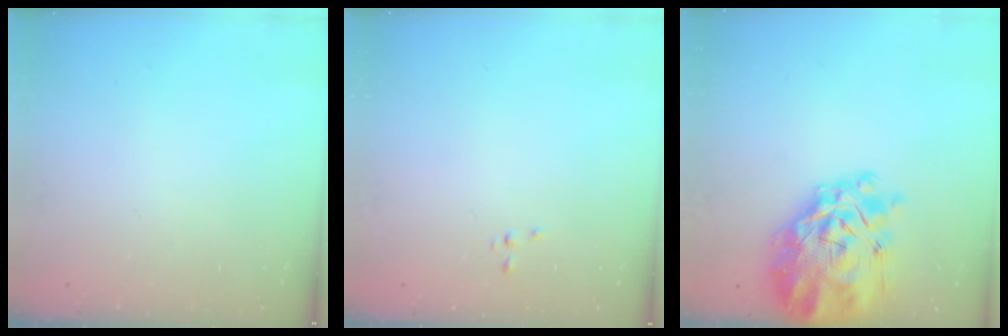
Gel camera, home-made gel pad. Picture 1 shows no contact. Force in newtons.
{"total": 0.0}
{"total": 12.3, "press": 11.5, "slide": 4.5}